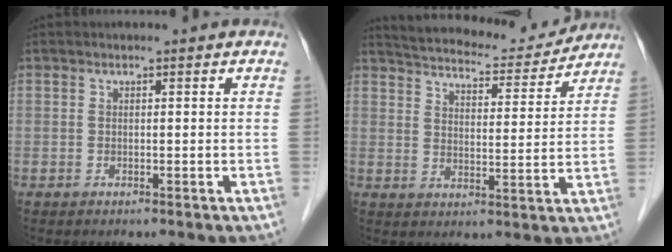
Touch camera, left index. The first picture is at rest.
{"total": 15.2, "force": [14.4, 2.7, 4.1], "torque": [-0.063, 0.001, 0.199]}